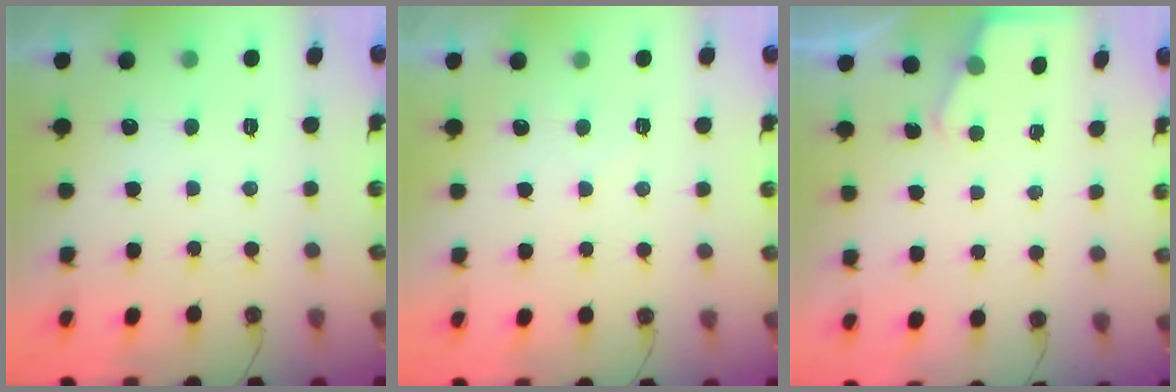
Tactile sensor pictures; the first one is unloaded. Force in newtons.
{"total": 3.6, "press": 3.6, "slide": 0.5}
{"total": 2.3, "press": 2.3, "slide": 0.4}